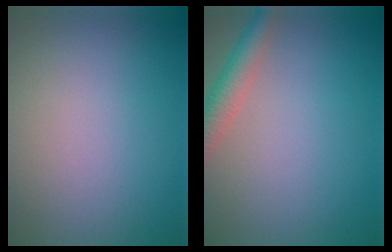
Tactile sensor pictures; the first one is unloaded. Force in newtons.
{"total": 3.6, "press": 3.6, "slide": 0.3}